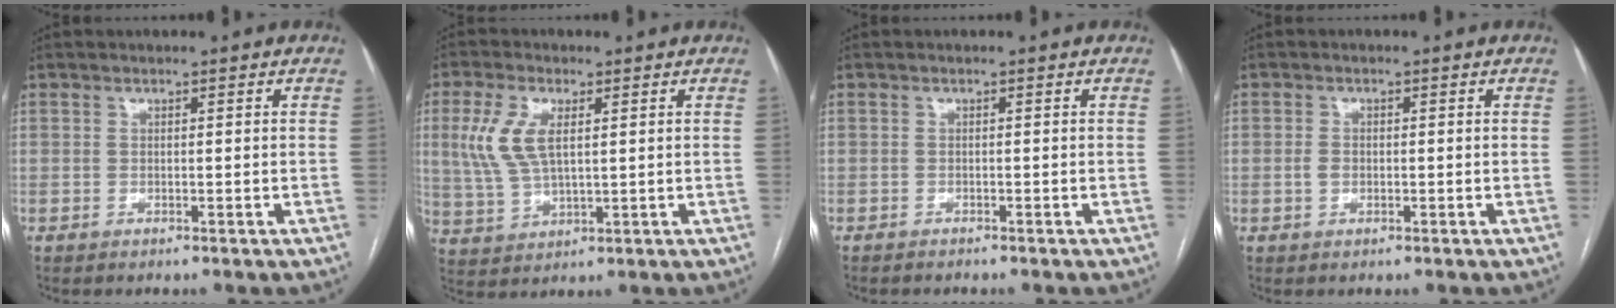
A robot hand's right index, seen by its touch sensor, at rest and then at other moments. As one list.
[{"total": 8.3, "force": [2.2, 3.6, 7.2], "torque": [-0.175, 0.009, 0.047]}, {"total": 1.2, "force": [-1.2, 0.3, 0.4], "torque": [-0.009, -0.002, -0.015]}, {"total": 1.7, "force": [-0.2, 1.3, 1.1], "torque": [-0.020, 0.004, -0.002]}]